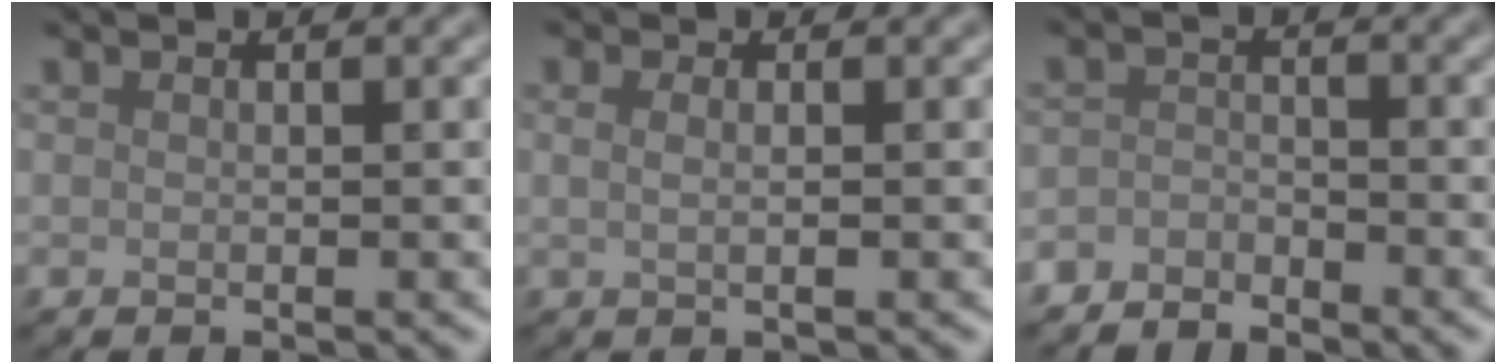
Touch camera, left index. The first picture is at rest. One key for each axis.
{"total": 1.9, "fx": 0.6, "fy": 1.0, "fz": 1.5, "tx": -0.013, "ty": 0.000, "tz": -0.004}
{"total": 2.2, "fx": -2.0, "fy": 0.9, "fz": 0.1, "tx": -0.002, "ty": 0.005, "tz": -0.045}